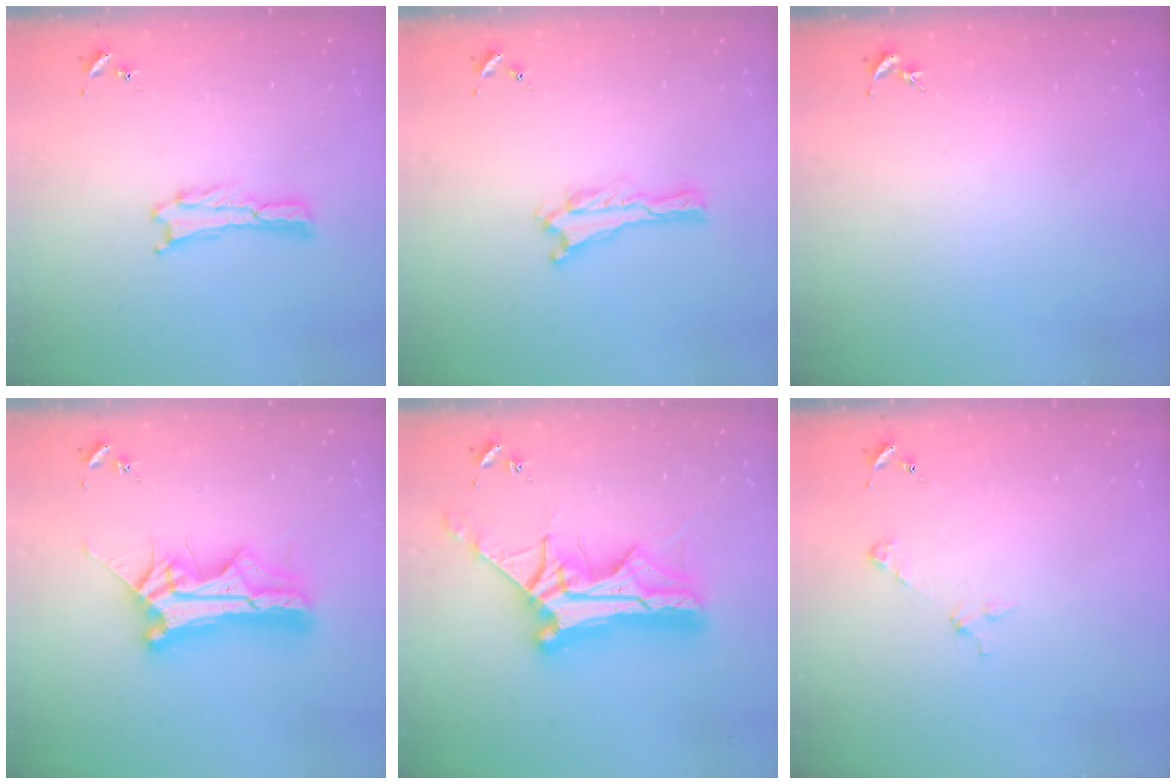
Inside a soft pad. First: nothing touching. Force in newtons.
{"total": 0.0}
{"total": 0.0}
{"total": 13.0, "press": 12.9, "slide": 1.2}
{"total": 14.8, "press": 14.7, "slide": 1.4}
{"total": 2.9, "press": 2.9, "slide": 0.3}